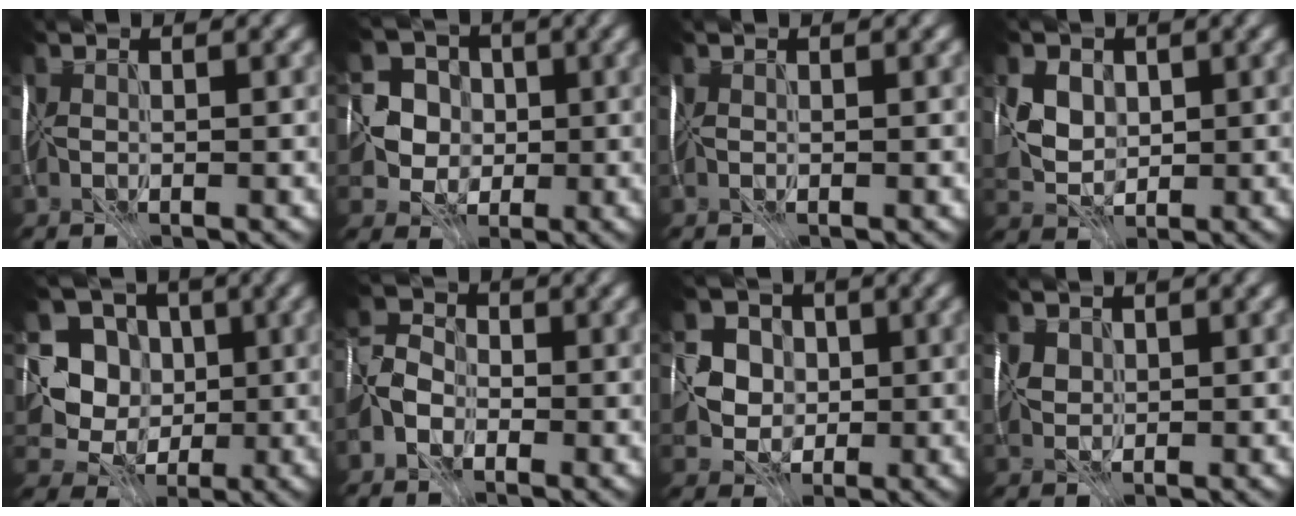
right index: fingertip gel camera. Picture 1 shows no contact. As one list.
[{"total": 5.1, "force": [0.0, 5.0, 1.0], "torque": [-0.008, 0.014, -0.020]}, {"total": 0.0}, {"total": 4.0, "force": [1.7, 3.1, 1.8], "torque": [-0.019, 0.022, 0.025]}, {"total": 5.3, "force": [0.7, 5.1, 1.5], "torque": [-0.016, -0.008, -0.001]}, {"total": 1.9, "force": [-1.4, 1.2, 0.2], "torque": [-0.002, 0.010, -0.033]}, {"total": 2.9, "force": [0.5, 2.9, 0.3], "torque": [-0.001, 0.005, 0.008]}, {"total": 1.2, "force": [1.0, 0.6, -0.4], "torque": [0.011, 0.006, 0.021]}]